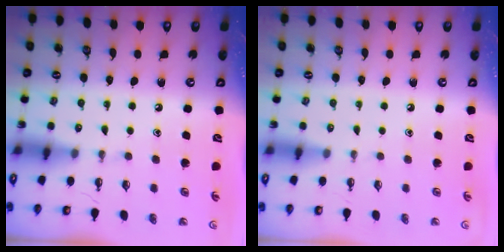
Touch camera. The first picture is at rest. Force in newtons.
{"total": 0.0}